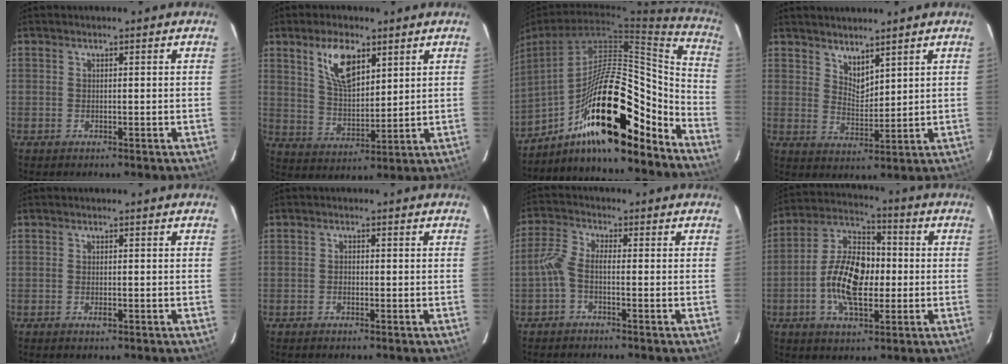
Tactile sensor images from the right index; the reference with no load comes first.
{"total": 9.9, "force": [5.3, 4.5, 7.1], "torque": [-0.128, 0.009, 0.107]}
{"total": 22.2, "force": [-13.5, 6.6, 16.4], "torque": [-0.252, 0.005, -0.229]}
{"total": 4.6, "force": [3.9, 1.7, 1.7], "torque": [-0.025, -0.007, 0.070]}
{"total": 1.1, "force": [-0.5, 0.5, 0.8], "torque": [-0.014, 0.000, -0.008]}
{"total": 1.0, "force": [-0.4, 0.7, 0.5], "torque": [-0.009, 0.004, -0.008]}
{"total": 3.9, "force": [-1.5, 1.5, 3.3], "torque": [-0.080, 0.013, -0.034]}
{"total": 14.1, "force": [-2.1, 7.3, 11.9], "torque": [-0.233, 0.013, -0.045]}